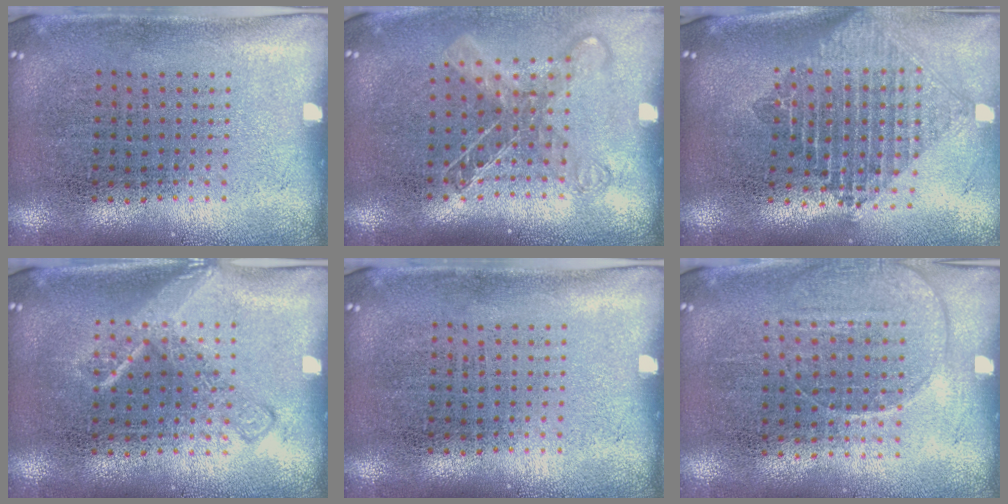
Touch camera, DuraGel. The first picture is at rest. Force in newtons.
{"total": 1.4, "press": 1.2, "slide": 0.8}
{"total": 2.2, "press": 1.7, "slide": 1.4}
{"total": 2.1, "press": 2.1, "slide": 0.3}
{"total": 0.0}
{"total": 1.4, "press": 1.3, "slide": 0.6}